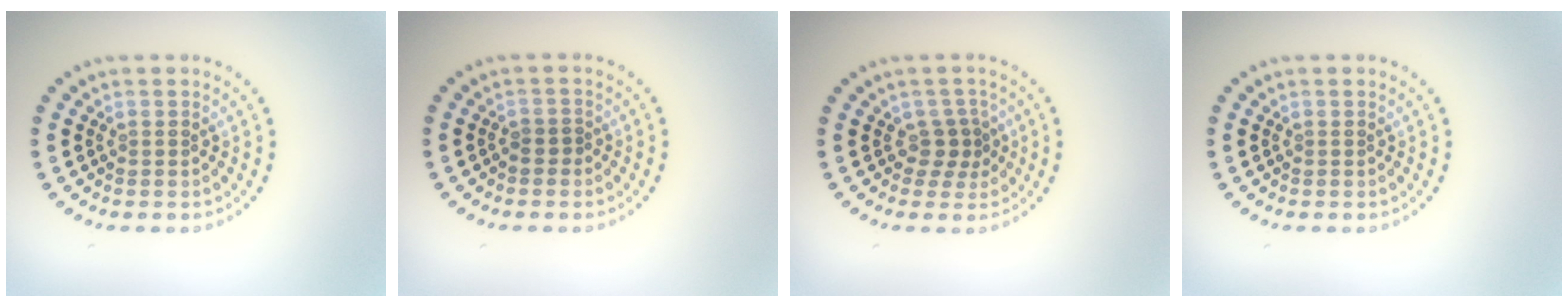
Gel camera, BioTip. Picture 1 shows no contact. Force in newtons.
{"total": 0.8, "press": 0.4, "slide": 0.7}
{"total": 1.6, "press": 1.2, "slide": 1.1}
{"total": 0.0}